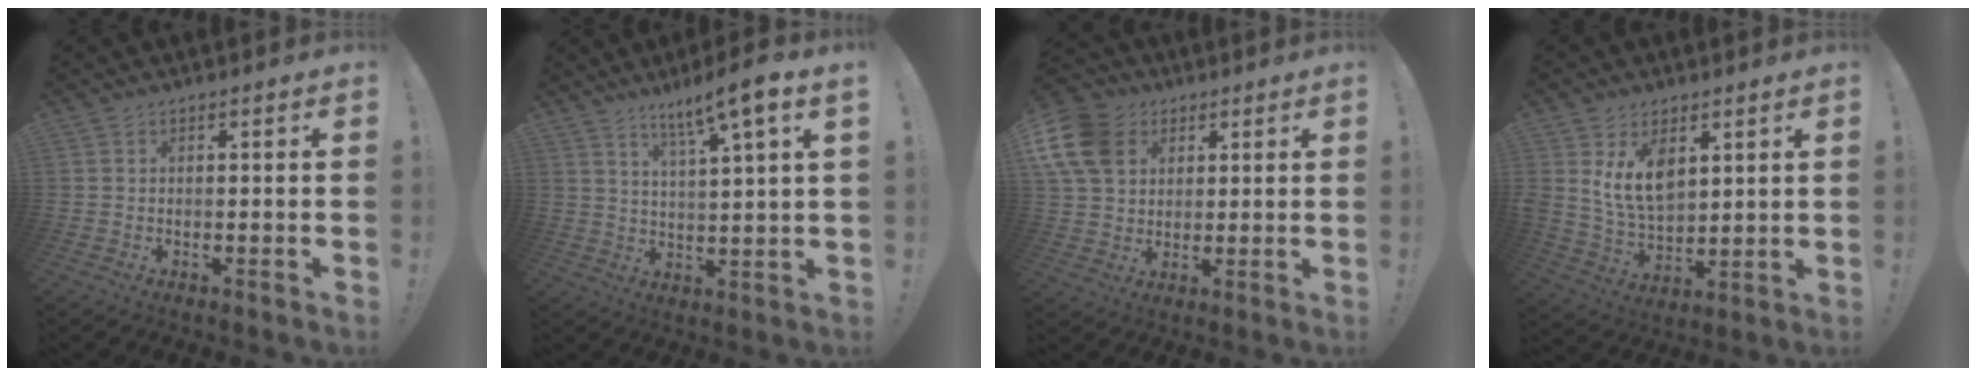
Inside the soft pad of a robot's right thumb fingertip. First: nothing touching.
{"total": 9.0, "force": [6.0, -0.7, 6.6], "torque": [-0.107, -0.039, 0.092]}
{"total": 15.2, "force": [5.2, 12.1, 7.6], "torque": [-0.126, -0.019, 0.106]}
{"total": 11.8, "force": [5.5, 7.6, 7.2], "torque": [-0.128, -0.030, 0.104]}